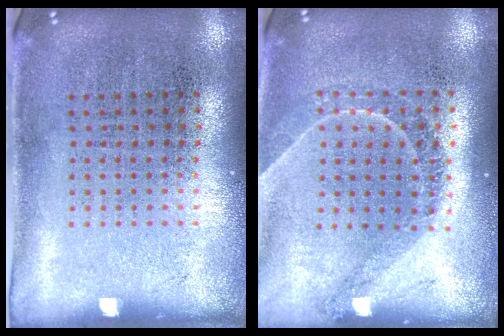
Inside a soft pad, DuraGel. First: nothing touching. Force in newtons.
{"total": 1.2, "press": 1.1, "slide": 0.5}